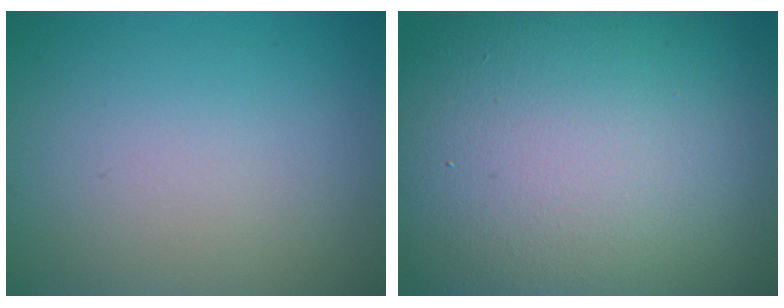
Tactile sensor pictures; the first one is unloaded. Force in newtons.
{"total": 19.2, "press": 19.2, "slide": 1.4}